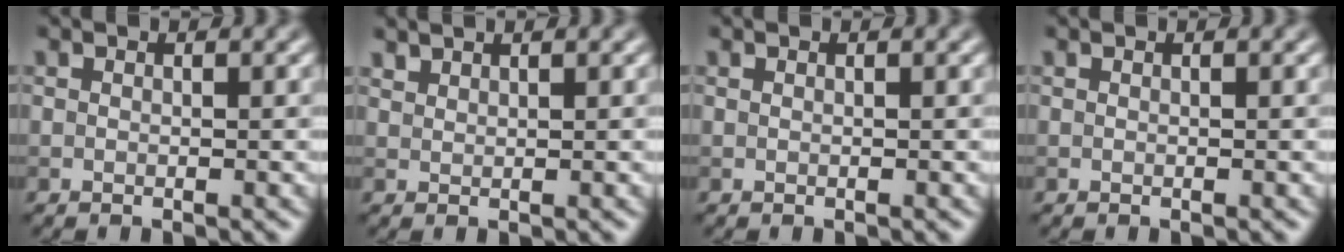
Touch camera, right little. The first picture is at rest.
{"total": 0.8, "force": [0.4, -0.6, -0.3], "torque": [0.009, 0.000, 0.012]}
{"total": 0.0}
{"total": 0.0}